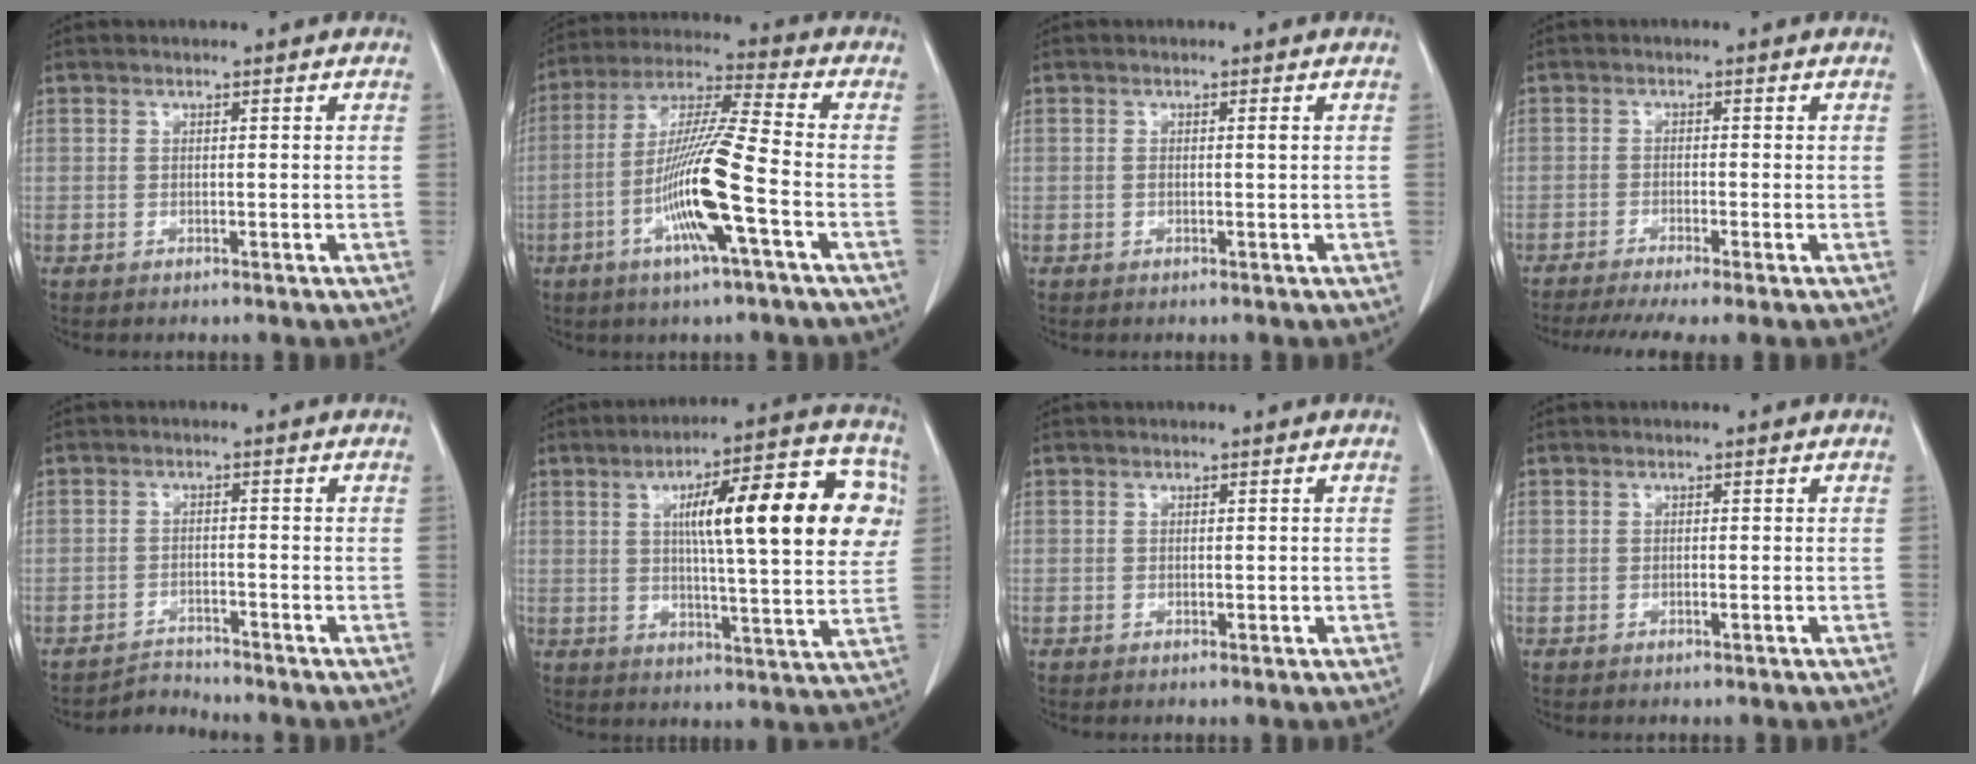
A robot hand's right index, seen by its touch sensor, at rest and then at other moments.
{"total": 13.5, "force": [-4.5, -0.3, 12.7], "torque": [-0.252, -0.005, -0.091]}
{"total": 0.7, "force": [0.1, 0.0, 0.7], "torque": [-0.015, 0.000, 0.001]}
{"total": 6.7, "force": [-5.2, 0.0, 4.2], "torque": [-0.065, -0.009, -0.082]}
{"total": 2.5, "force": [-2.2, 0.0, -1.3], "torque": [0.031, -0.007, -0.038]}
{"total": 19.6, "force": [4.8, 3.2, 18.8], "torque": [-0.252, 0.032, 0.063]}
{"total": 0.6, "force": [0.1, 0.4, 0.4], "torque": [-0.004, -0.001, 0.002]}
{"total": 0.0}